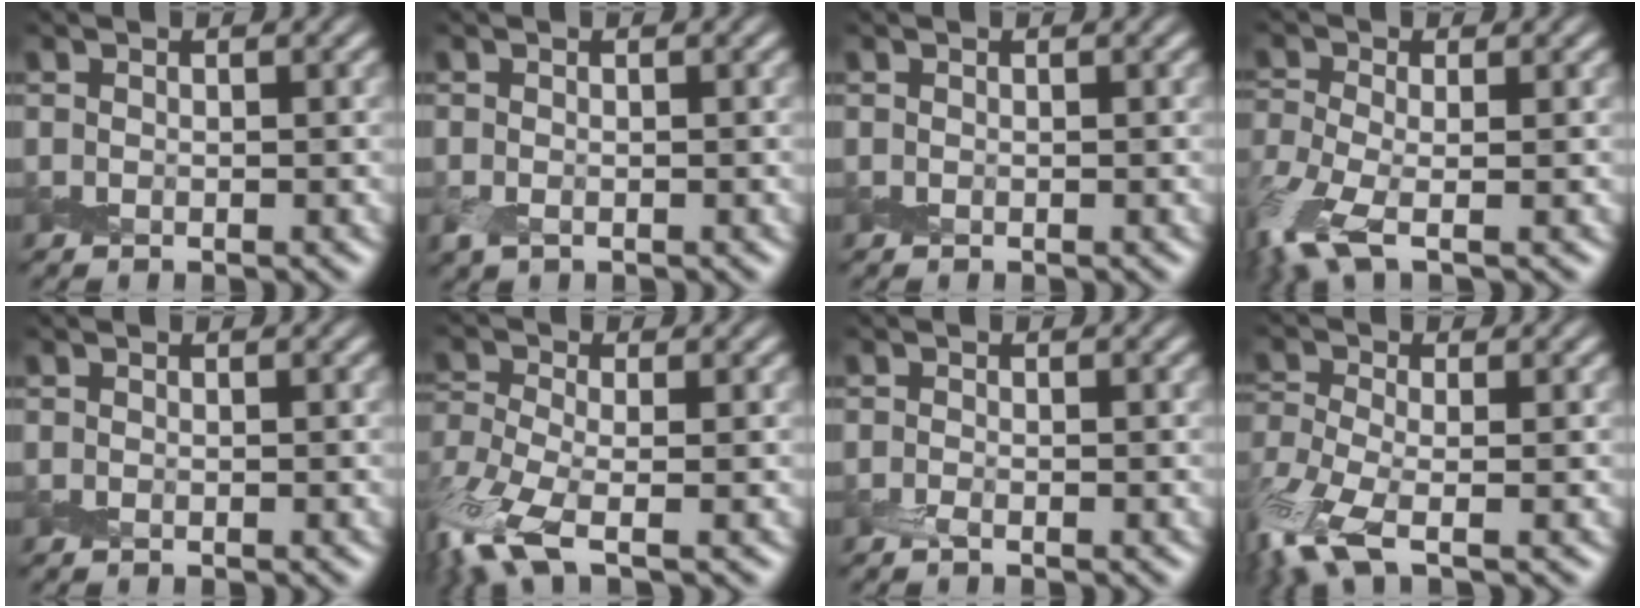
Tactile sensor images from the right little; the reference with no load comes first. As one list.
[{"total": 1.1, "force": [-0.6, 0.6, 0.7], "torque": [-0.022, -0.009, -0.011]}, {"total": 0.0}, {"total": 5.9, "force": [-3.1, 2.2, 4.5], "torque": [-0.116, -0.019, -0.074]}, {"total": 0.0}, {"total": 7.8, "force": [-4.4, 2.7, 5.9], "torque": [-0.142, -0.021, -0.097]}, {"total": 0.7, "force": [-0.6, 0.1, 0.3], "torque": [-0.011, -0.004, -0.014]}, {"total": 6.9, "force": [-4.0, 2.5, 5.1], "torque": [-0.125, -0.021, -0.089]}]